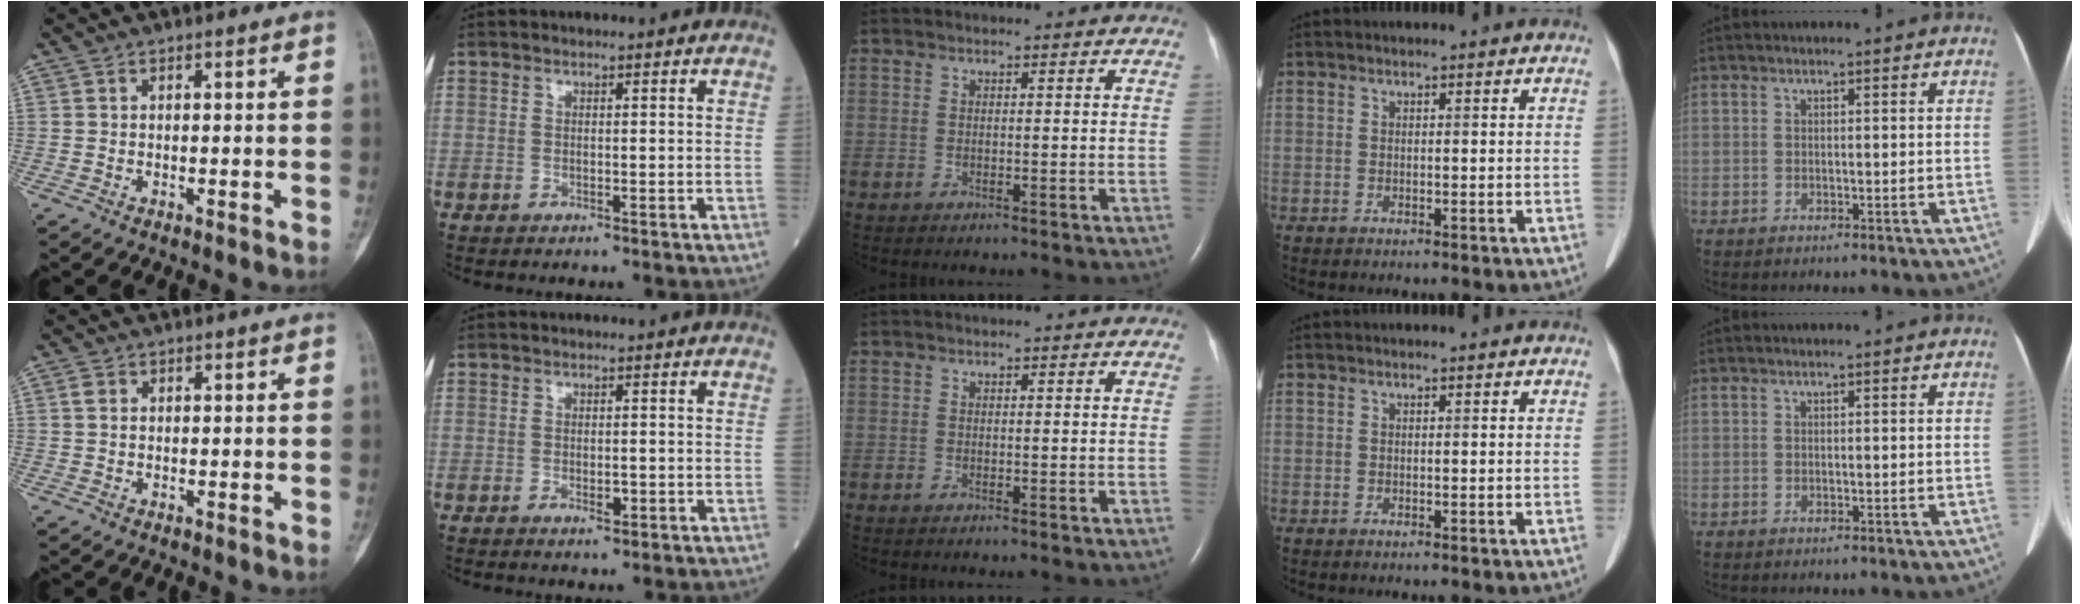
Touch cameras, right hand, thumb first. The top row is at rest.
{"thumb": {"total": 1.1, "force": [0.3, 0.8, 0.7], "torque": [-0.012, 0.002, 0.004]}, "index": {"total": 1.6, "force": [-0.6, 0.6, 1.4], "torque": [-0.024, -0.001, -0.007]}}